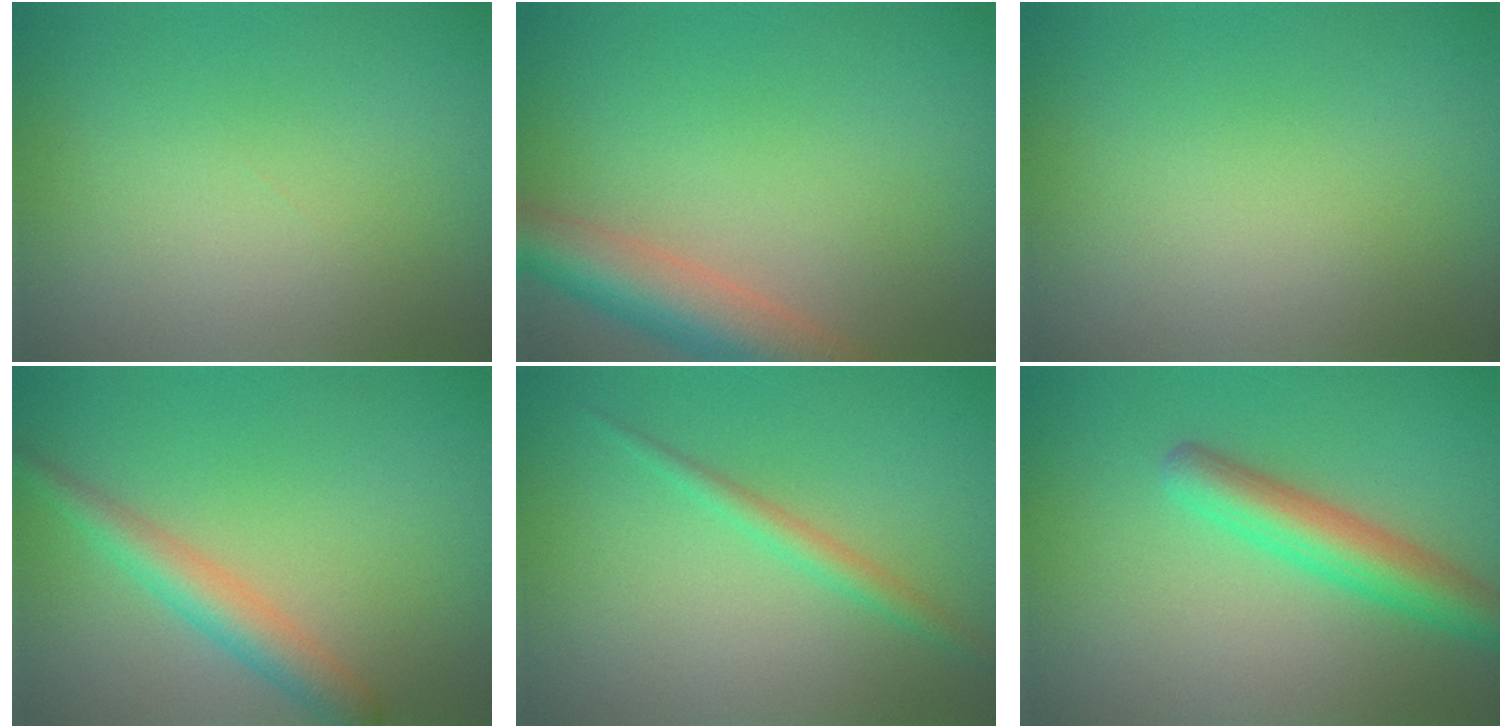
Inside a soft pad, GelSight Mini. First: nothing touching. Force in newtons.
{"total": 6.2, "press": 6.2, "slide": 0.5}
{"total": 0.0}
{"total": 3.4, "press": 3.4, "slide": 0.1}
{"total": 1.7, "press": 1.7, "slide": 0.1}
{"total": 4.5, "press": 4.5, "slide": 0.2}